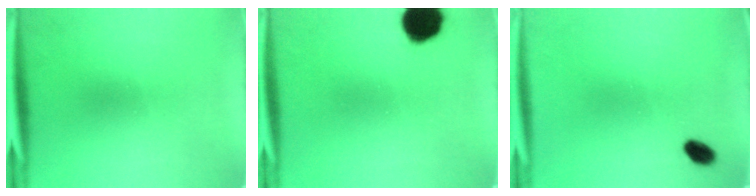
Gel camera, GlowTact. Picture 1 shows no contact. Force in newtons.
{"total": 10.6}
{"total": 2.8}